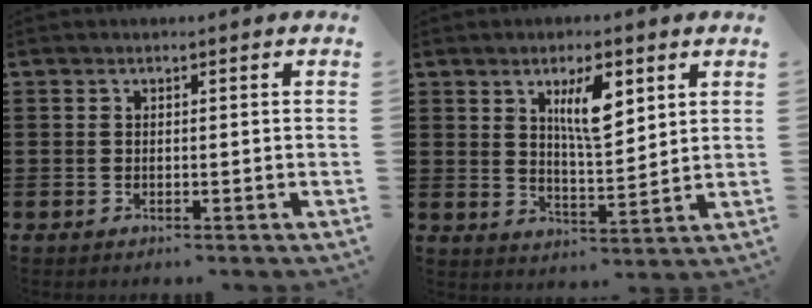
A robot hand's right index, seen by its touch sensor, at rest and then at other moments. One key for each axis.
{"total": 6.9, "fx": 3.1, "fy": 2.4, "fz": 5.7, "tx": -0.105, "ty": 0.001, "tz": 0.049}